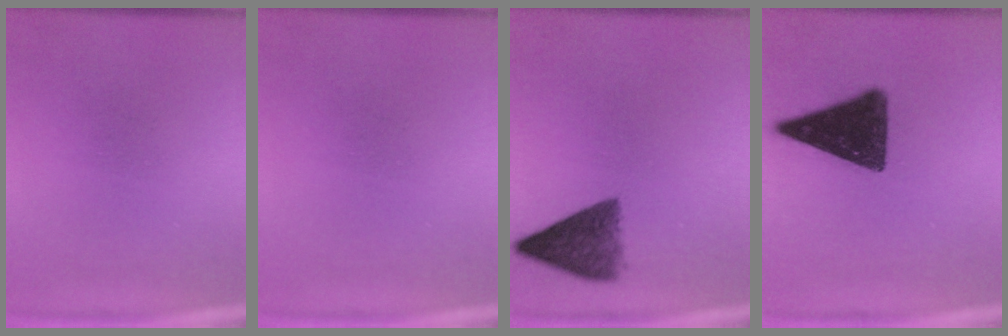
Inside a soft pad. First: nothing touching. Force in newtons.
{"total": 0.0}
{"total": 6.9}
{"total": 14.3}